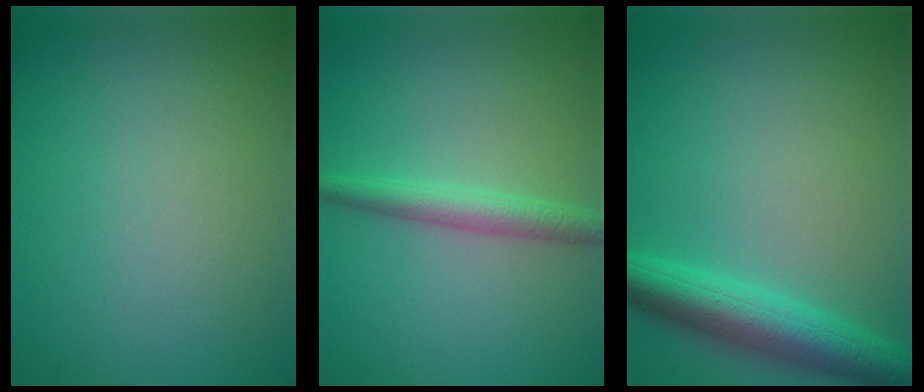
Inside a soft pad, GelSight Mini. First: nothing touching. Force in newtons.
{"total": 2.7, "press": 2.7, "slide": 0.0}
{"total": 5.6, "press": 5.6, "slide": 0.2}